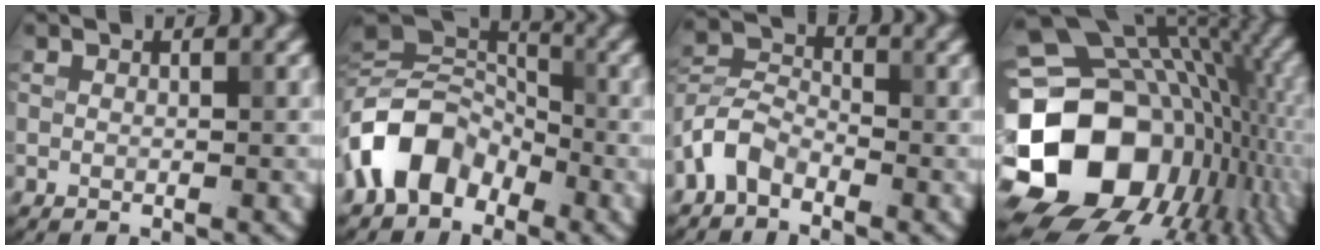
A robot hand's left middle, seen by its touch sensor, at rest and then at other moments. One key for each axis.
{"total": 7.3, "fx": -3.5, "fy": 5.0, "fz": 4.0, "tx": -0.065, "ty": 0.009, "tz": -0.084}
{"total": 3.7, "fx": -2.5, "fy": 2.1, "fz": 1.9, "tx": -0.041, "ty": 0.010, "tz": -0.061}
{"total": 20.0, "fx": -3.8, "fy": 15.4, "fz": 12.2, "tx": -0.237, "ty": 0.000, "tz": -0.057}